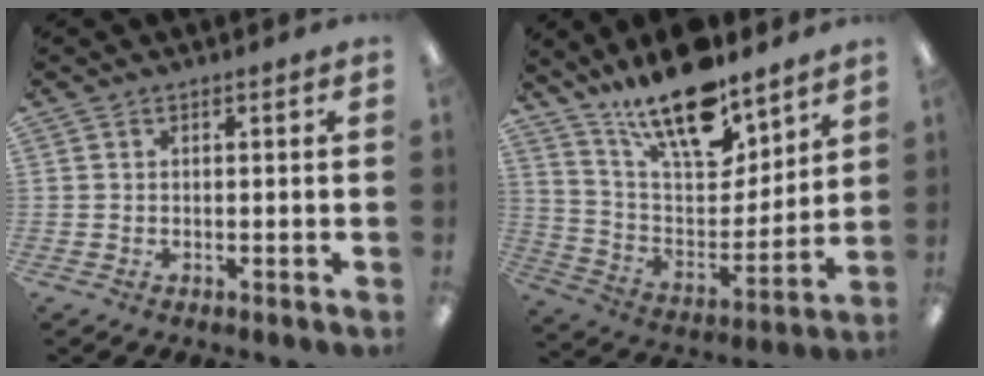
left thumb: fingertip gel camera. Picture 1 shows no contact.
{"total": 19.5, "force": [15.0, 6.6, 10.6], "torque": [-0.187, -0.099, 0.259]}